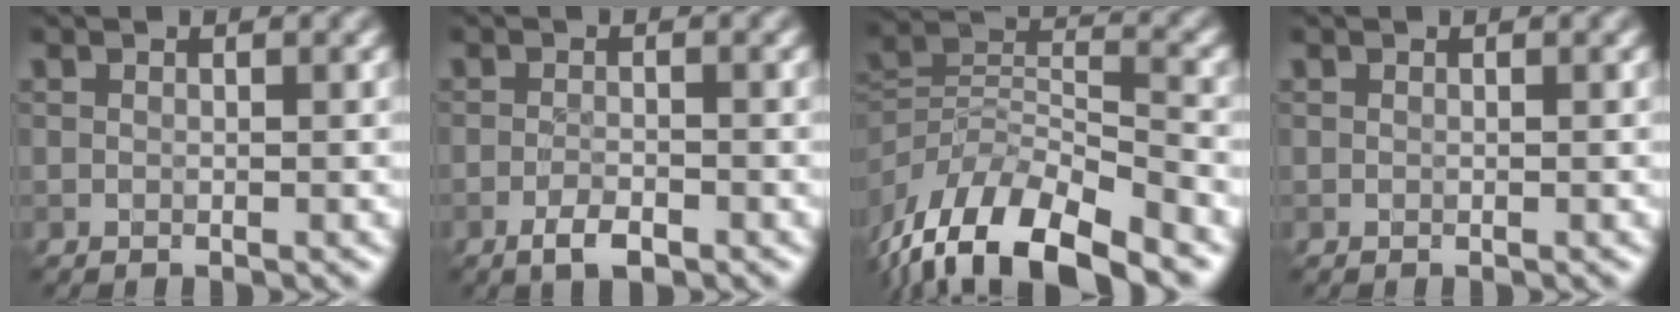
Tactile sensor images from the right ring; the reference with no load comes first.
{"total": 2.1, "force": [-1.3, 0.6, 1.5], "torque": [-0.030, -0.001, -0.025]}
{"total": 10.7, "force": [-6.9, 4.2, 6.9], "torque": [-0.123, 0.001, -0.131]}
{"total": 0.0}